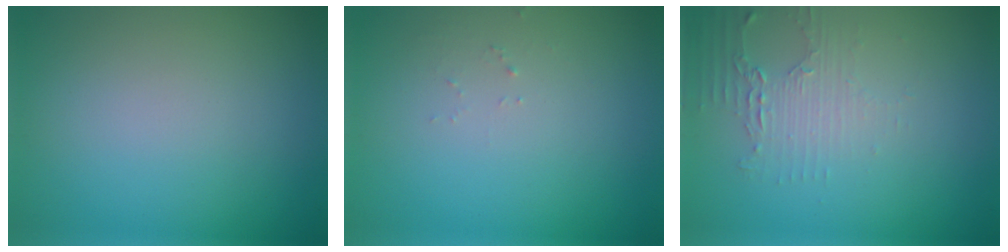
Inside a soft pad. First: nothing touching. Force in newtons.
{"total": 0.7, "press": 0.7, "slide": 0.1}
{"total": 2.1, "press": 2.0, "slide": 0.4}